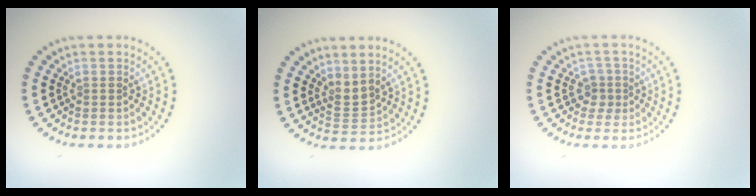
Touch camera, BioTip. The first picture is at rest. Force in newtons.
{"total": 1.8, "press": 1.2, "slide": 1.3}
{"total": 1.8, "press": 1.4, "slide": 1.2}